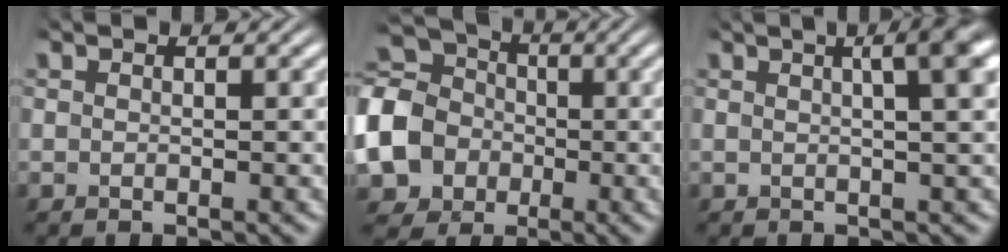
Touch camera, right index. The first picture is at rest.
{"total": 12.7, "force": [-0.3, 11.4, 5.5], "torque": [-0.139, -0.041, -0.005]}
{"total": 9.0, "force": [3.8, 3.6, 7.3], "torque": [-0.072, 0.044, 0.040]}